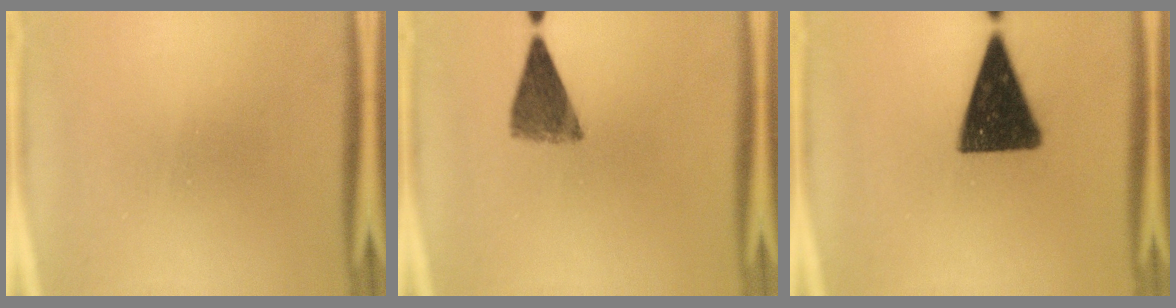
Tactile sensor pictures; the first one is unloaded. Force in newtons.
{"total": 6.0}
{"total": 14.6}